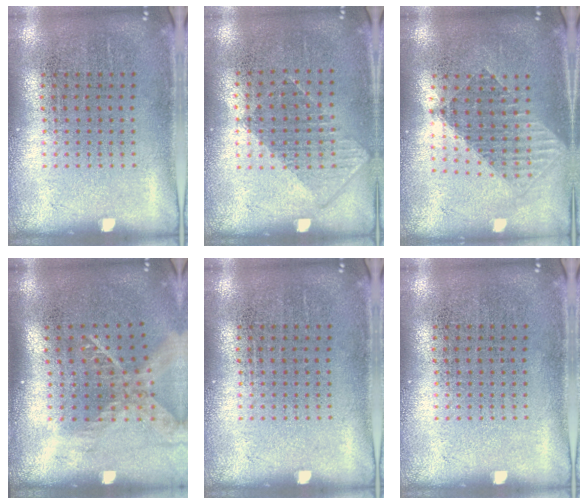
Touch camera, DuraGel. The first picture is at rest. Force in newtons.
{"total": 0.8, "press": 0.7, "slide": 0.4}
{"total": 1.5, "press": 1.3, "slide": 0.8}
{"total": 1.8, "press": 1.3, "slide": 1.2}
{"total": 0.0}
{"total": 0.0}